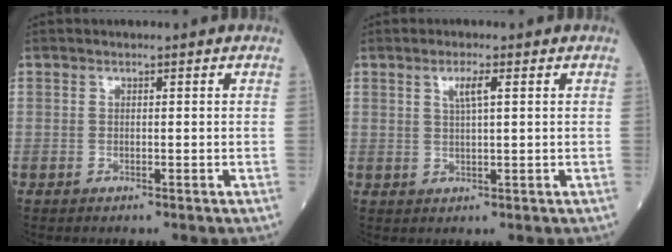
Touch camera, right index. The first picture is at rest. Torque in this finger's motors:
{"motor_torque": [0.22, 0.20, 0.05, 0.05]}